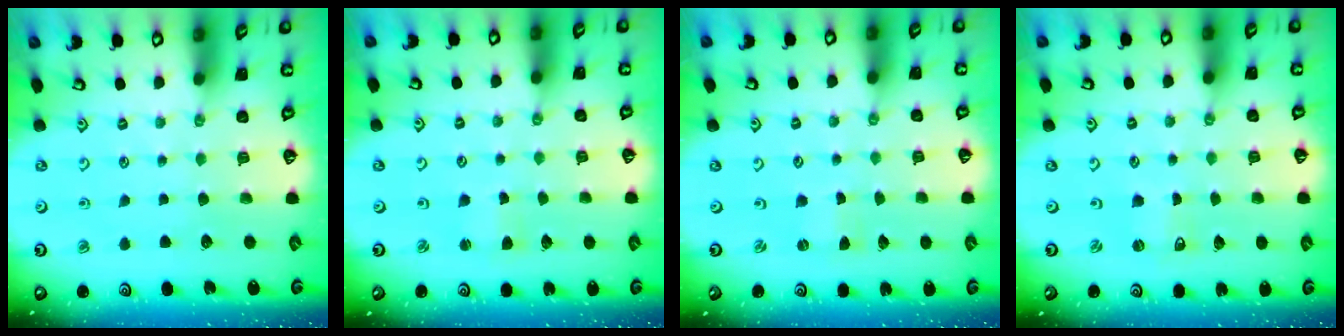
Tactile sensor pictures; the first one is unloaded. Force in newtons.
{"total": 2.1, "press": 2.1, "slide": 0.2}
{"total": 0.0}
{"total": 0.6, "press": 0.6, "slide": 0.1}